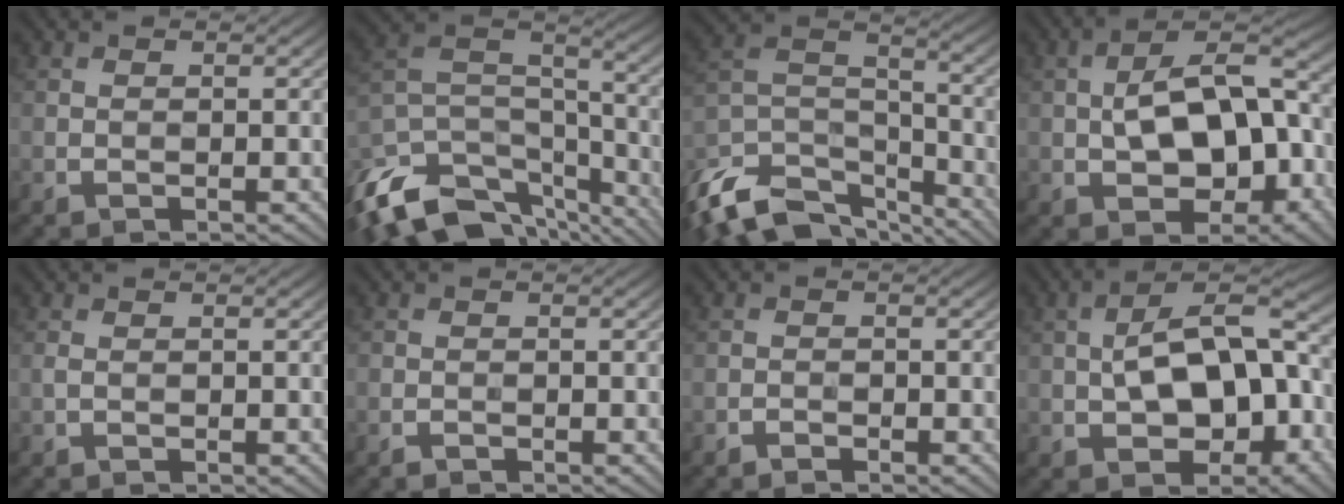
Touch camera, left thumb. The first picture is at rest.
{"total": 16.7, "force": [-11.9, 8.0, 8.6], "torque": [-0.227, -0.029, -0.185]}
{"total": 15.7, "force": [-12.1, 6.6, 7.4], "torque": [-0.197, -0.019, -0.204]}
{"total": 13.4, "force": [-1.6, 7.7, 10.9], "torque": [-0.177, 0.009, -0.024]}
{"total": 0.8, "force": [-0.2, 0.3, 0.7], "torque": [-0.019, 0.001, -0.006]}
{"total": 1.0, "force": [-0.9, 0.5, 0.3], "torque": [-0.004, -0.002, -0.019]}
{"total": 1.0, "force": [-0.9, 0.2, 0.3], "torque": [-0.006, 0.000, -0.019]}
{"total": 13.1, "force": [-1.6, 7.3, 10.7], "torque": [-0.177, 0.010, -0.027]}